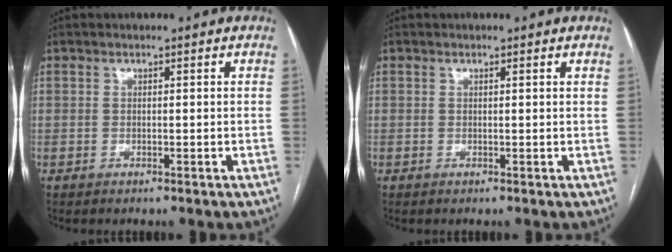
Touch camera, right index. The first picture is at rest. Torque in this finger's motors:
{"motor_torque": [0.02, 0.04, 0.03, 0.00]}